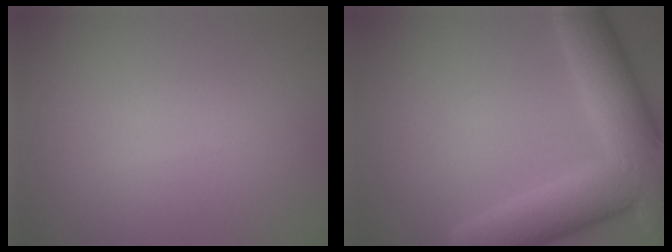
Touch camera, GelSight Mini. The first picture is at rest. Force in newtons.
{"total": 10.6, "press": 10.6, "slide": 0.9}